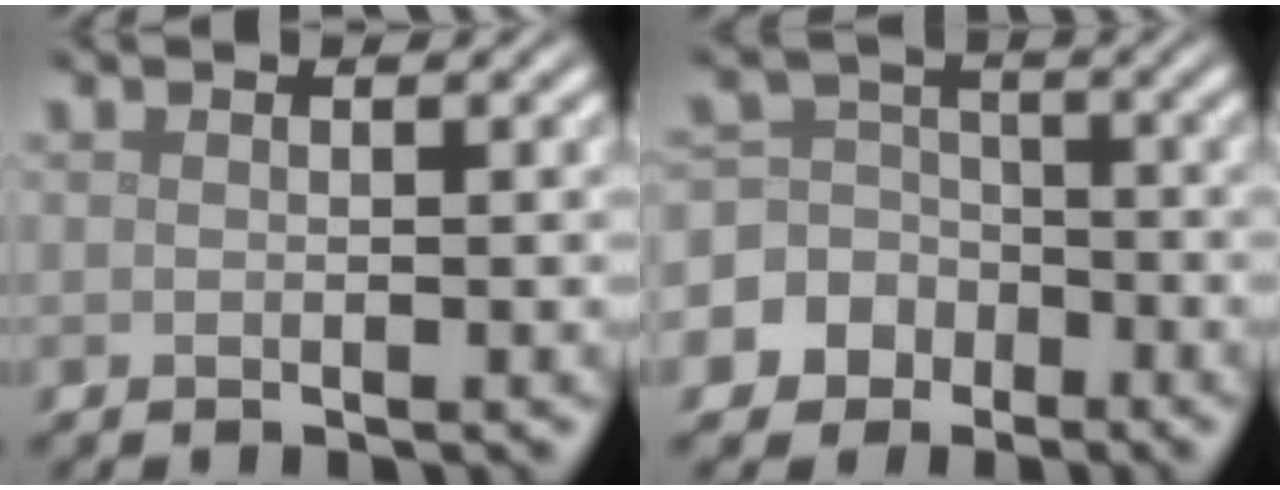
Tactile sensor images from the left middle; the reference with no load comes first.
{"total": 8.6, "force": [-3.5, 7.8, 1.3], "torque": [-0.040, 0.004, -0.089]}